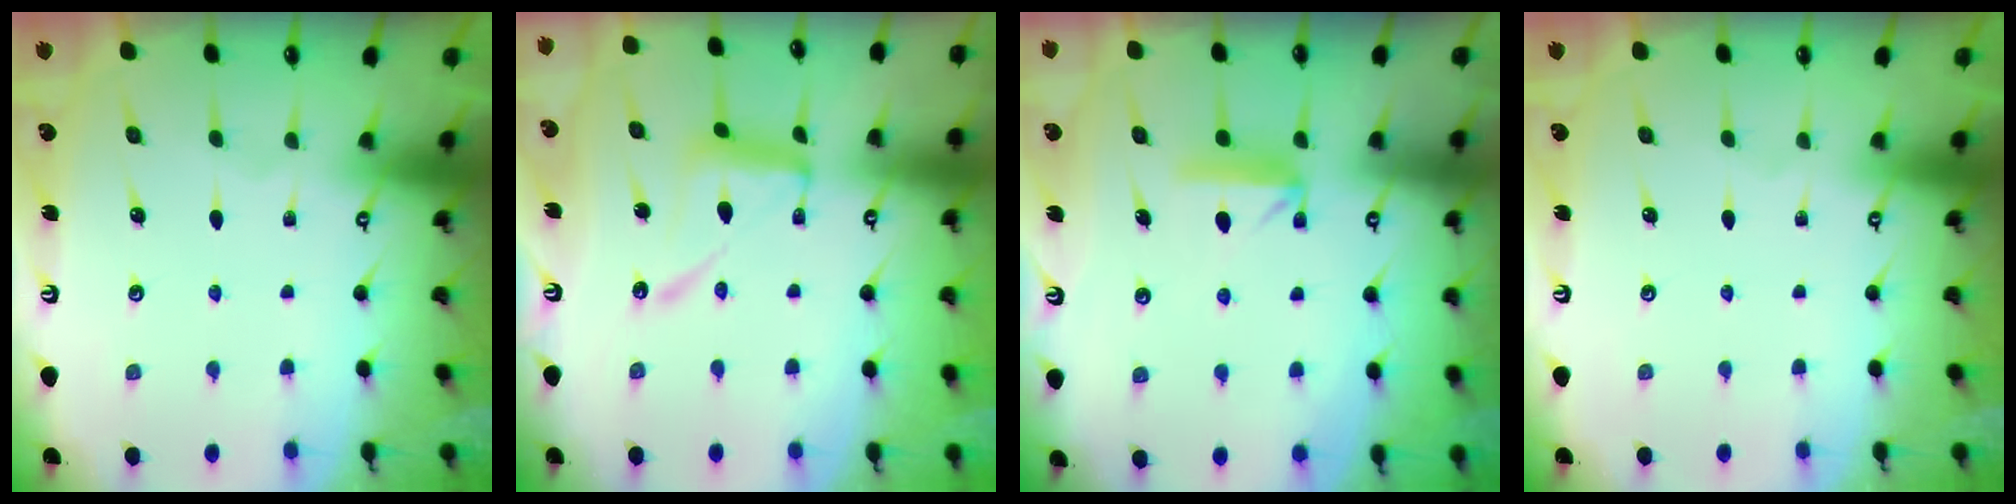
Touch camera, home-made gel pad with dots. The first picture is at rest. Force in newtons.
{"total": 13.5, "press": 13.5, "slide": 1.1}
{"total": 7.8, "press": 7.8, "slide": 0.2}
{"total": 0.0}